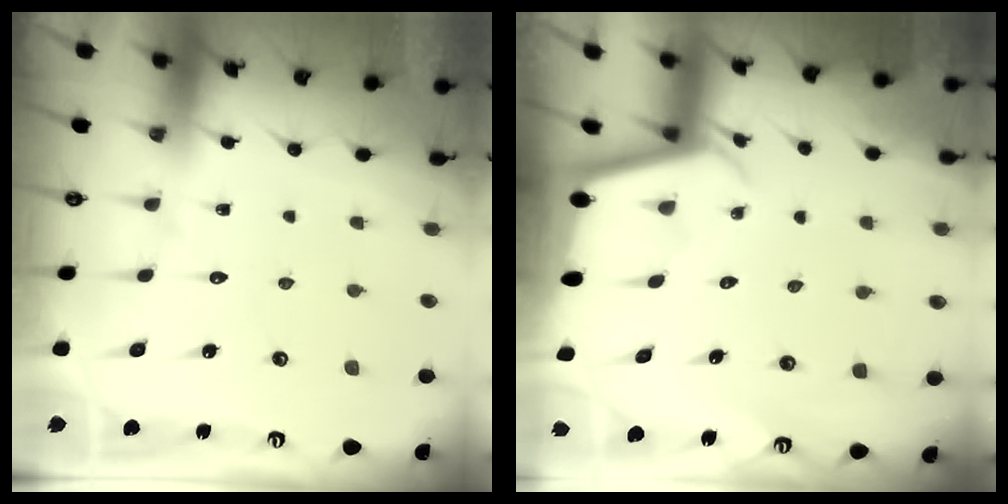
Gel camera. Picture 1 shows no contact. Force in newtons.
{"total": 2.1, "press": 2.1, "slide": 0.1}